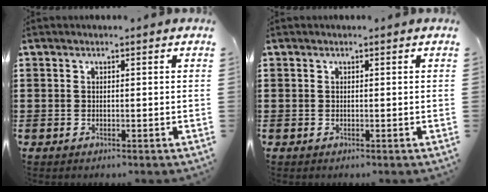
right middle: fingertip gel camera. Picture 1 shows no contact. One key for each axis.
{"total": 0.0}